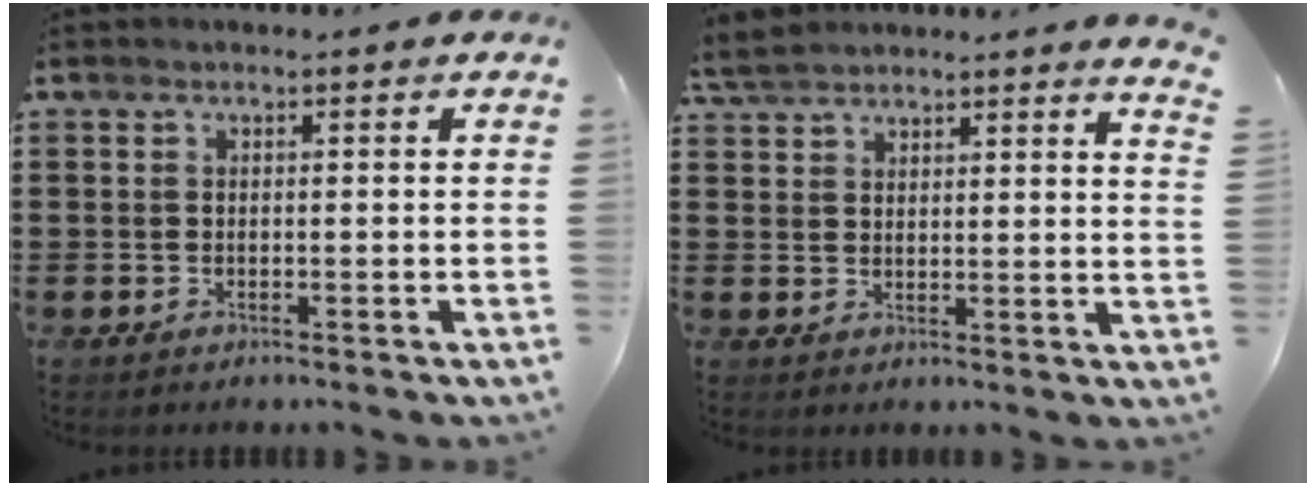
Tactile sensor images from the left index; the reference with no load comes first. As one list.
[{"total": 4.9, "force": [4.7, 0.2, 1.2], "torque": [-0.042, -0.010, 0.089]}]